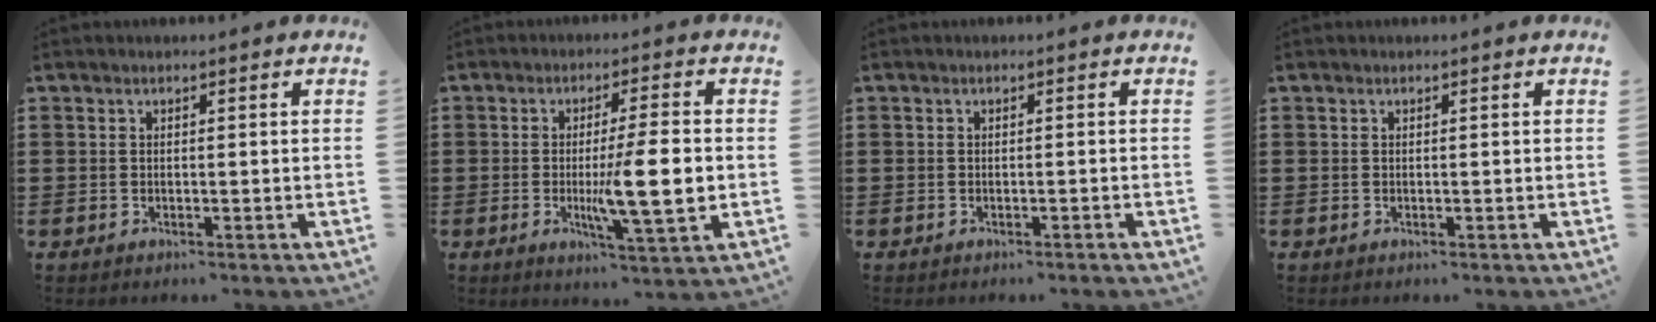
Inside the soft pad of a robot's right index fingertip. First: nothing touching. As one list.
[{"total": 10.0, "force": [-1.0, 1.7, 9.8], "torque": [-0.170, -0.014, -0.018]}, {"total": 0.6, "force": [-0.5, -0.1, 0.4], "torque": [-0.007, -0.002, -0.009]}, {"total": 0.0}]